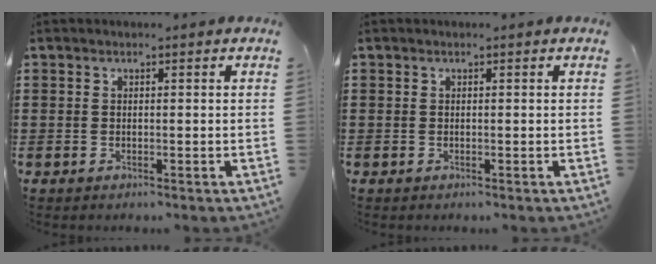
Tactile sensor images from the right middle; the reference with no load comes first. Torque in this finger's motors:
{"motor_torque": [-0.33, 0.22, 0.00, -0.01]}